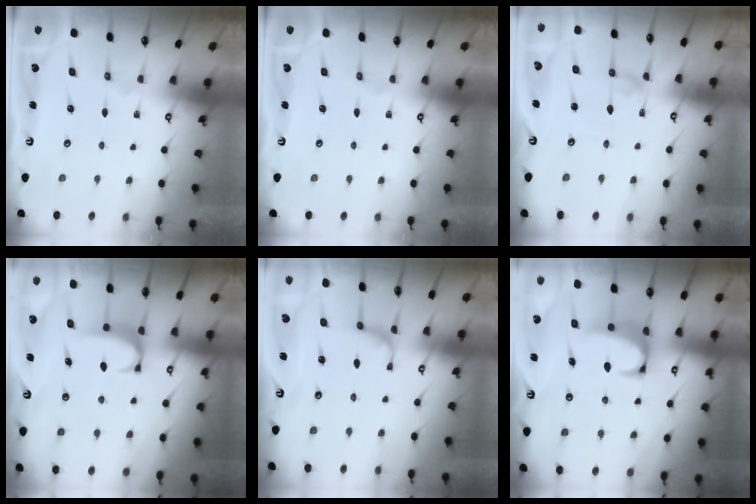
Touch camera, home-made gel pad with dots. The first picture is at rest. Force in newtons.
{"total": 0.0}
{"total": 1.6, "press": 1.6, "slide": 0.0}
{"total": 1.7, "press": 1.6, "slide": 0.5}
{"total": 0.9, "press": 0.2, "slide": 0.9}
{"total": 2.8, "press": 2.4, "slide": 1.4}